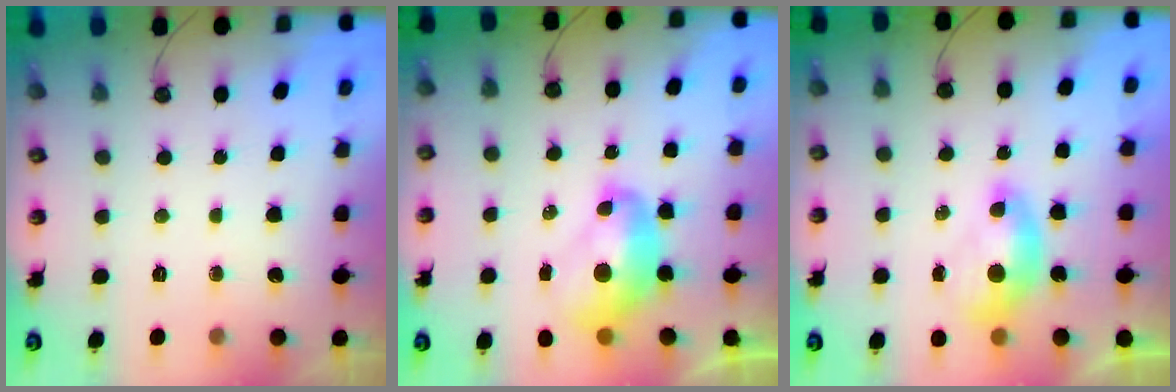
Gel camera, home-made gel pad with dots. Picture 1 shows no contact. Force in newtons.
{"total": 3.0, "press": 2.9, "slide": 0.5}
{"total": 1.4, "press": 1.4, "slide": 0.4}